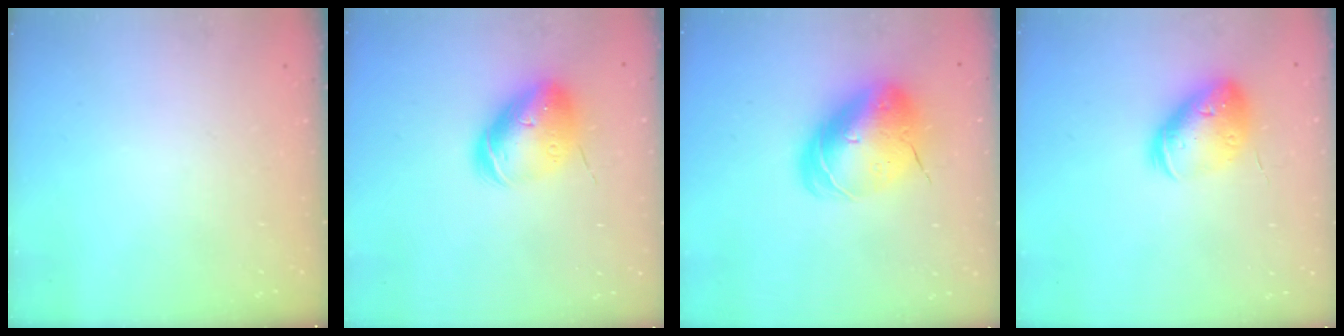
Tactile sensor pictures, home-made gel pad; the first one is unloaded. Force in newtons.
{"total": 12.9, "press": 12.8, "slide": 2.0}
{"total": 12.9, "press": 12.6, "slide": 2.5}
{"total": 16.6, "press": 16.4, "slide": 2.7}